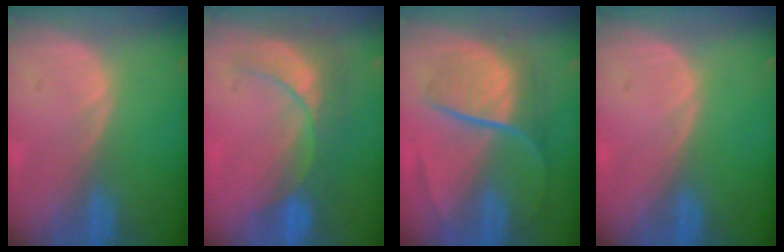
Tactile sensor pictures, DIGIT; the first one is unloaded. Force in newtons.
{"total": 9.0, "press": 7.8, "slide": 4.6}
{"total": 9.0, "press": 7.6, "slide": 4.8}
{"total": 0.0}